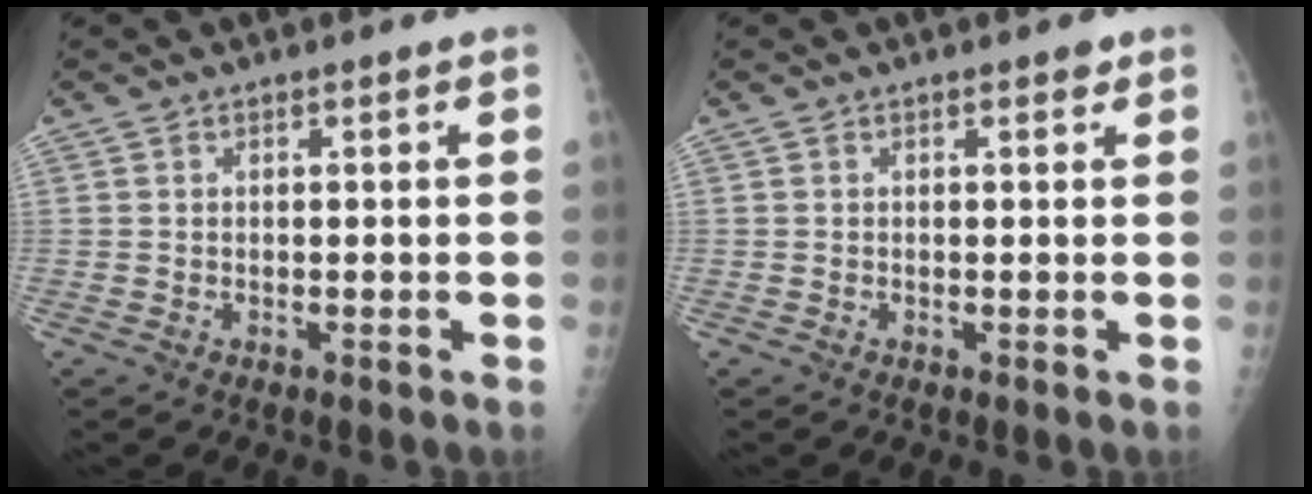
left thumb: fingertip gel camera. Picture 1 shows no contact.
{"total": 1.2, "force": [0.7, 0.5, 0.7], "torque": [-0.003, -0.002, 0.007]}